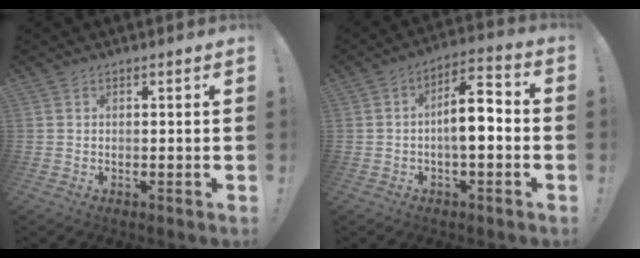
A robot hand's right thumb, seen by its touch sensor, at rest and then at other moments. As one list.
[{"total": 10.5, "force": [-1.3, 4.1, 9.6], "torque": [-0.139, 0.010, -0.023]}]